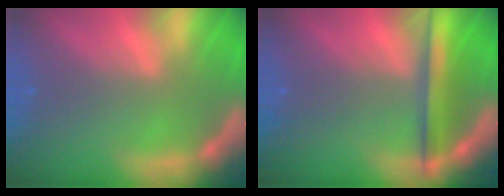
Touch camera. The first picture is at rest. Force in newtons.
{"total": 4.4}